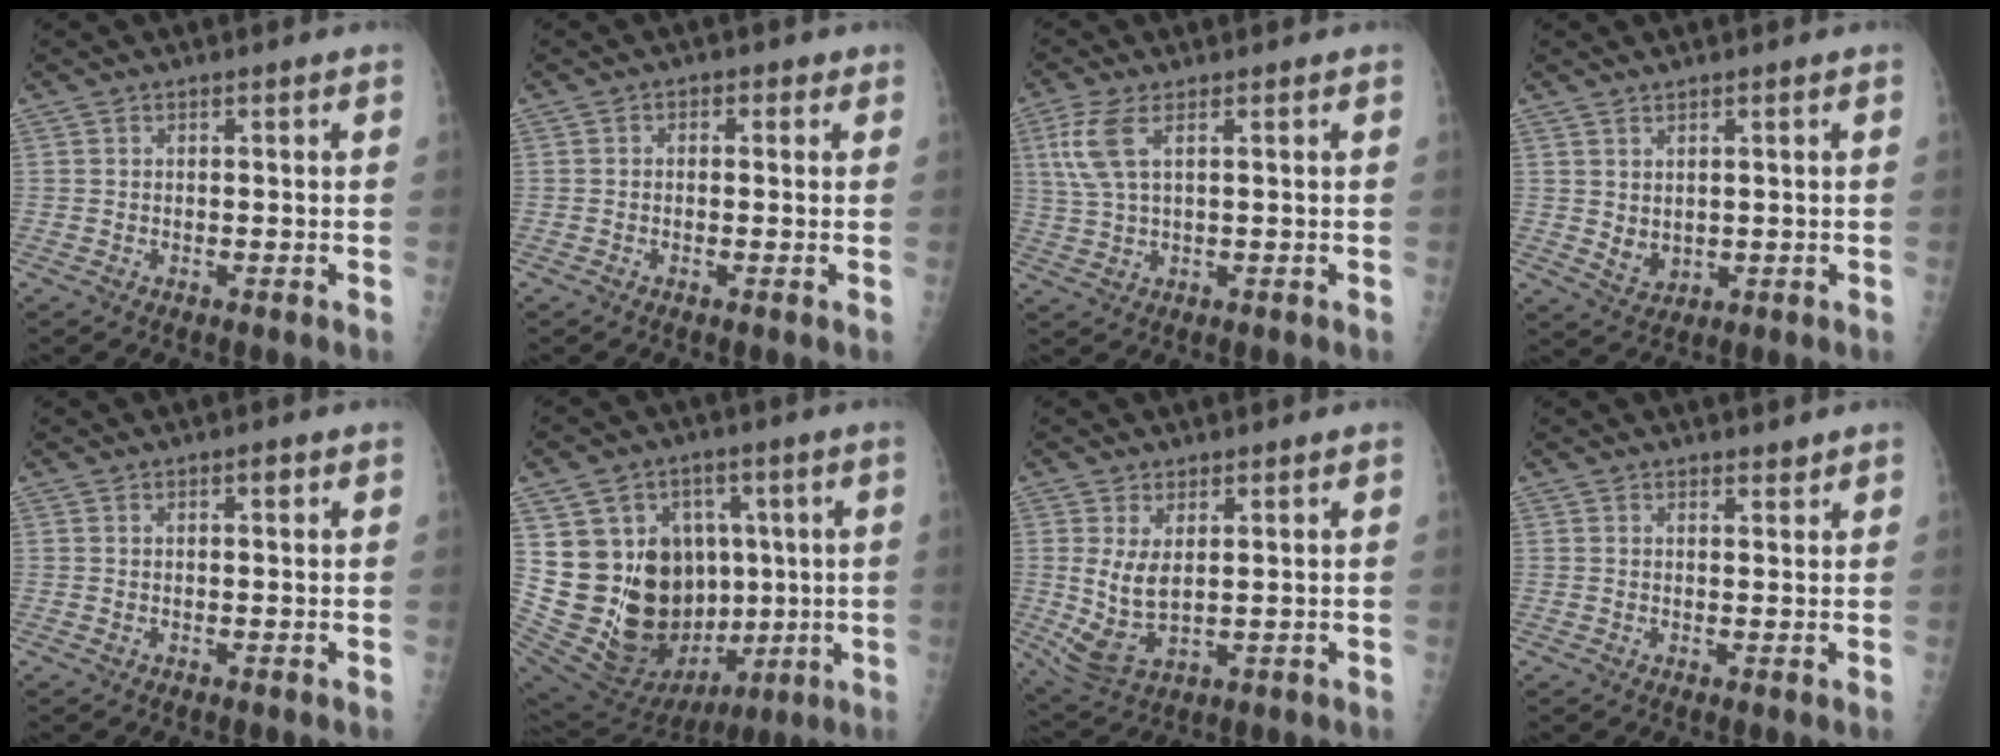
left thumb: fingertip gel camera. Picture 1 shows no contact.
{"total": 1.5, "force": [0.3, 1.2, 0.9], "torque": [0.003, 0.004, -0.005]}
{"total": 6.1, "force": [2.2, 2.2, 5.3], "torque": [-0.143, 0.001, 0.051]}
{"total": 3.5, "force": [1.0, 2.3, 2.4], "torque": [-0.035, -0.016, 0.029]}
{"total": 1.1, "force": [0.5, 0.4, 0.9], "torque": [-0.010, 0.001, 0.007]}
{"total": 26.8, "force": [1.5, 19.7, 18.1], "torque": [-0.292, 0.008, 0.064]}
{"total": 7.4, "force": [1.2, 3.7, 6.4], "torque": [-0.130, -0.016, 0.039]}
{"total": 1.4, "force": [1.3, 0.5, 0.3], "torque": [0.003, -0.010, 0.018]}